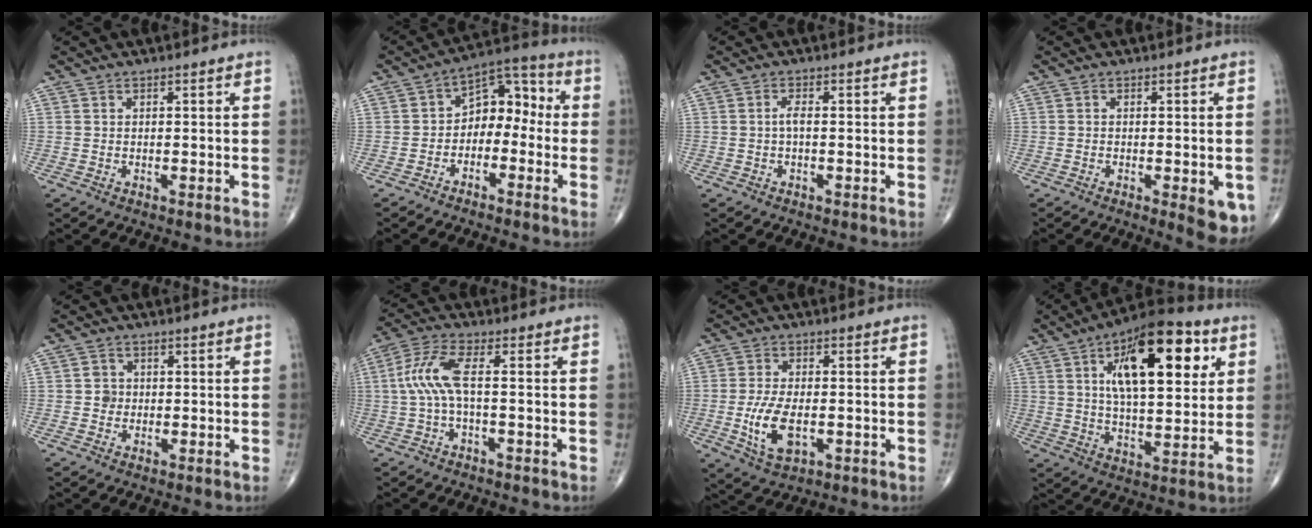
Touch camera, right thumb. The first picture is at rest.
{"total": 9.1, "force": [-1.6, 6.3, 6.3], "torque": [-0.060, 0.050, -0.044]}
{"total": 1.6, "force": [-0.2, 0.4, 1.5], "torque": [-0.030, 0.002, -0.005]}
{"total": 6.6, "force": [-2.2, 2.2, 5.9], "torque": [-0.055, -0.011, -0.025]}
{"total": 2.1, "force": [-0.1, 2.0, 0.8], "torque": [-0.001, 0.005, -0.003]}
{"total": 7.4, "force": [-0.2, 2.0, 7.1], "torque": [-0.181, 0.025, -0.006]}
{"total": 8.8, "force": [-1.9, 4.5, 7.3], "torque": [-0.142, -0.003, -0.029]}
{"total": 22.7, "force": [7.9, 9.9, 18.8], "torque": [-0.268, -0.013, 0.121]}